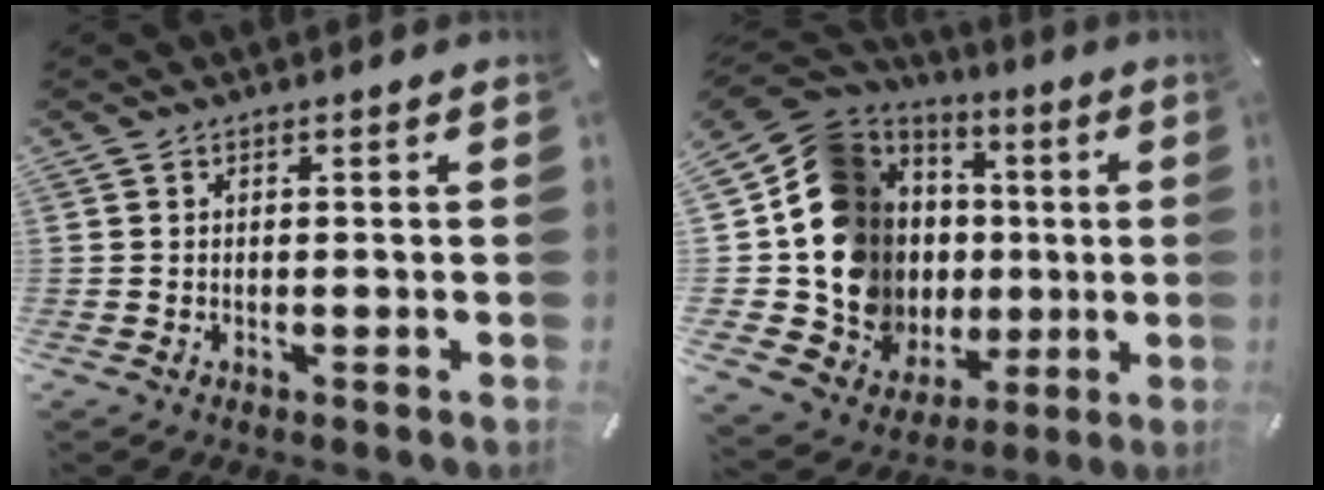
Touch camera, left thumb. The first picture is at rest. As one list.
[{"total": 18.6, "force": [0.6, 15.9, 9.6], "torque": [-0.205, -0.040, 0.036]}]